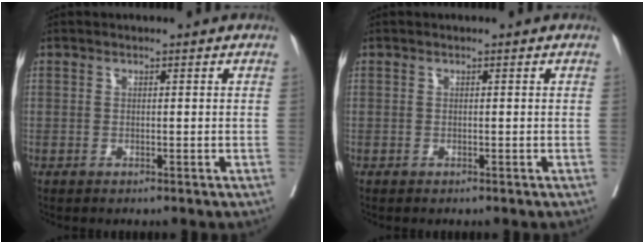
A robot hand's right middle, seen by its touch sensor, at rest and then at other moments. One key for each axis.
{"total": 0.0}